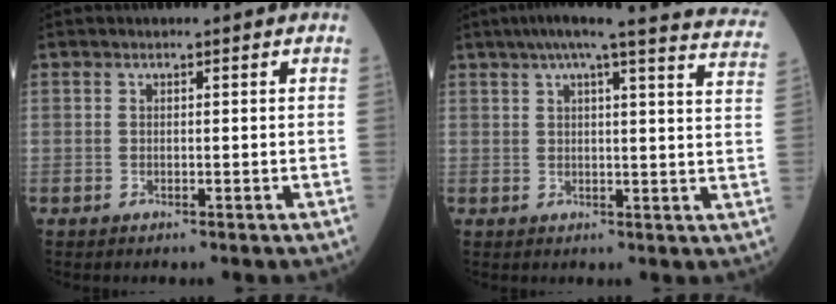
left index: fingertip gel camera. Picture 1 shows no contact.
{"total": 21.1, "force": [18.6, 0.7, 10.1], "torque": [-0.140, -0.026, 0.210]}